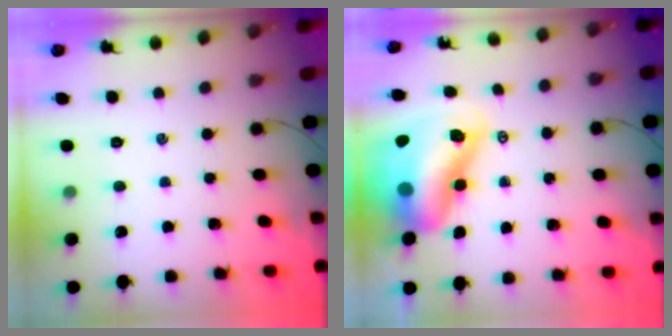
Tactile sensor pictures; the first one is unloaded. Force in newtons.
{"total": 17.5, "press": 16.9, "slide": 4.7}